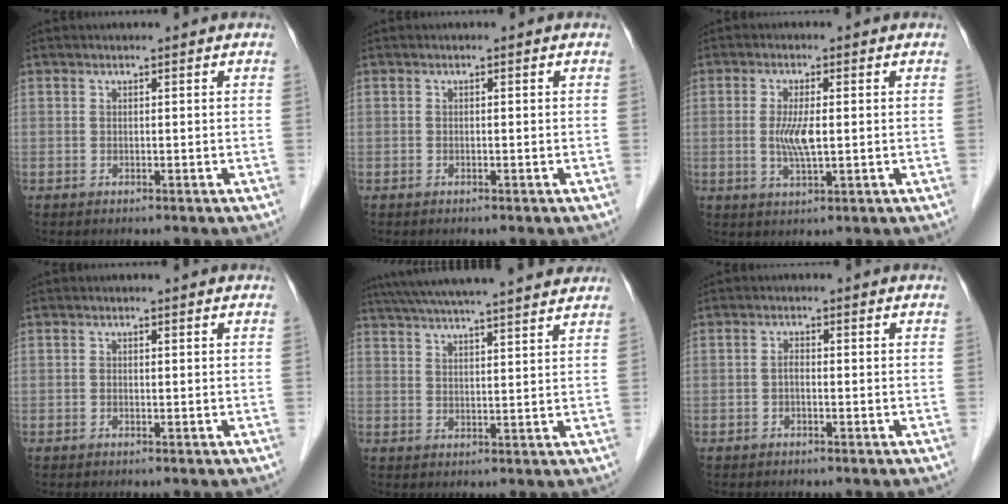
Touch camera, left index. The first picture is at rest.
{"total": 0.0}
{"total": 4.4, "force": [0.0, 0.9, 4.3], "torque": [-0.096, -0.007, -0.001]}
{"total": 0.0}
{"total": 20.7, "force": [18.4, 1.3, 9.5], "torque": [-0.162, 0.035, 0.253]}
{"total": 1.0, "force": [-0.2, 0.4, 0.9], "torque": [-0.021, 0.003, -0.007]}